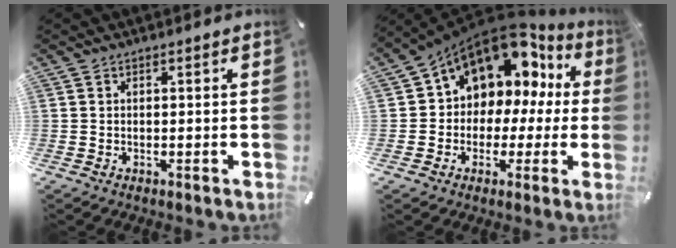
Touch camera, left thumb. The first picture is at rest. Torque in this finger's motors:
{"motor_torque": [1.81, 3.19, 2.47, -0.30, 0.24]}